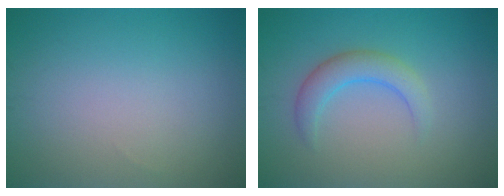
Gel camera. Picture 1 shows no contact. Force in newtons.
{"total": 2.9, "press": 2.9, "slide": 0.2}